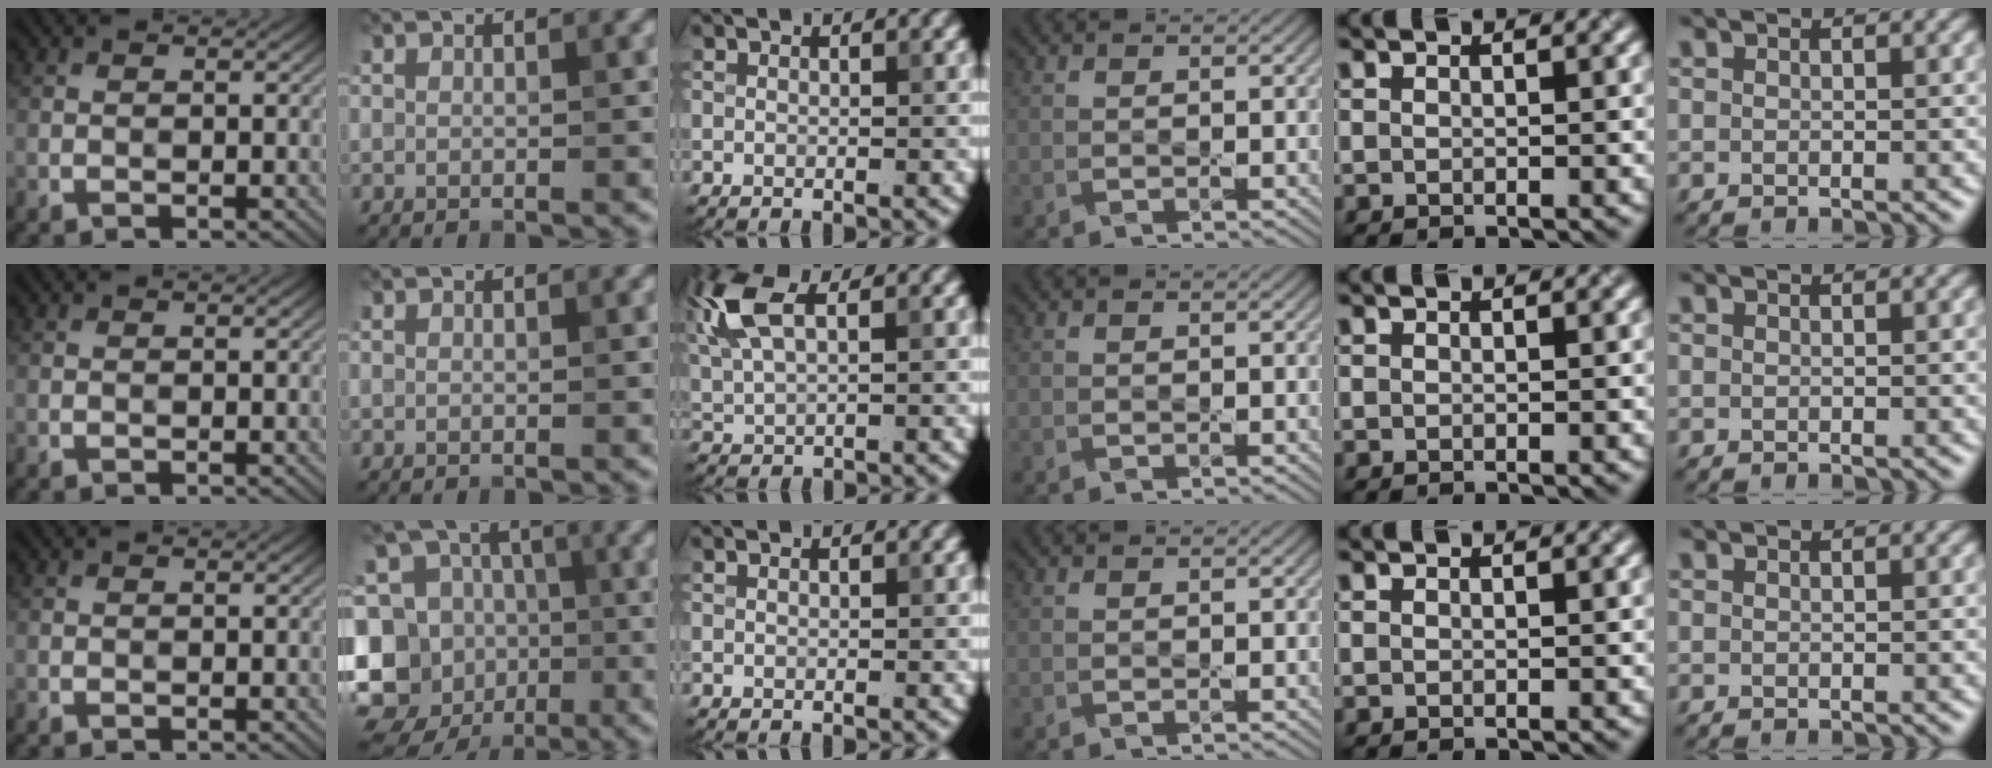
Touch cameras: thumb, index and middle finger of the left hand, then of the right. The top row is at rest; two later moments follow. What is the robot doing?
{"motion": "press", "object": "joystick"}